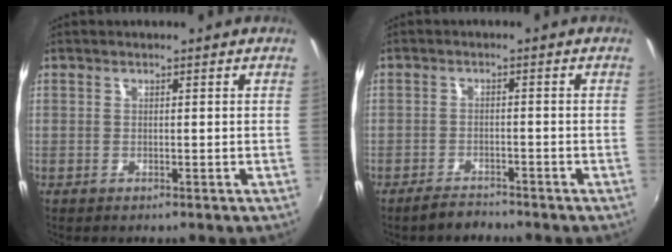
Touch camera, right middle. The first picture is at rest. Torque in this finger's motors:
{"motor_torque": [0.60, -0.50, -0.03, 0.00]}